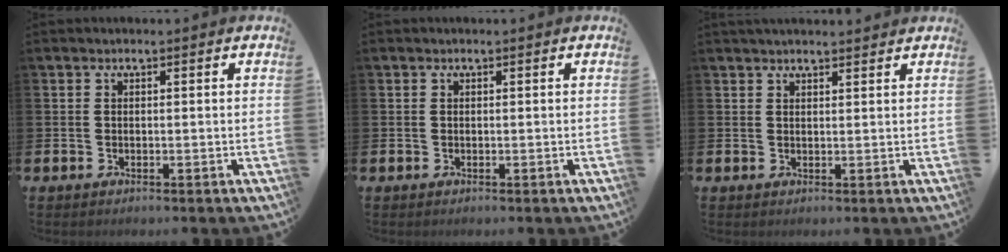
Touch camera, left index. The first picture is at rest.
{"total": 0.0}
{"total": 2.0, "force": [2.0, 0.2, 0.3], "torque": [0.004, -0.011, 0.033]}